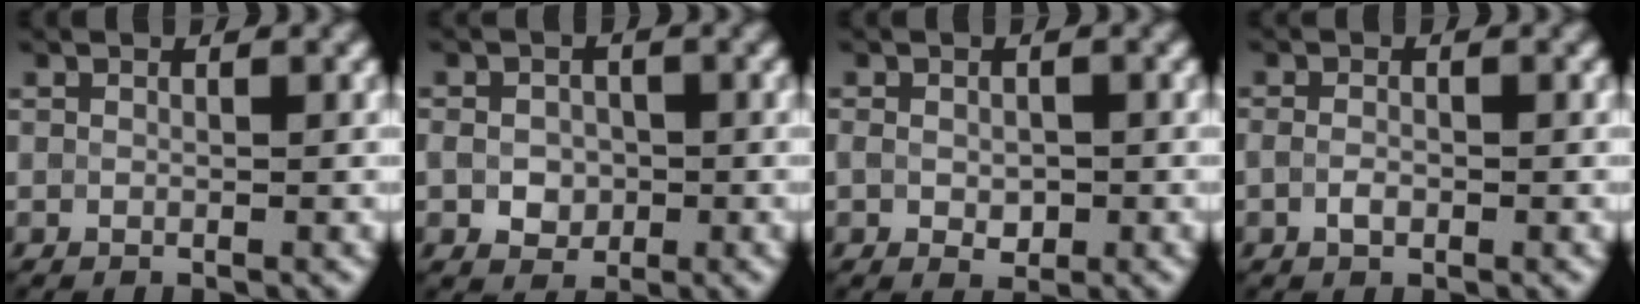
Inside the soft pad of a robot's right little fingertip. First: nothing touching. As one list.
[{"total": 2.8, "force": [-0.5, 2.3, 1.5], "torque": [-0.032, -0.004, -0.008]}, {"total": 2.2, "force": [-0.6, 1.4, 1.5], "torque": [-0.029, -0.005, -0.004]}, {"total": 1.0, "force": [-0.5, 0.5, 0.7], "torque": [-0.018, -0.001, -0.009]}]